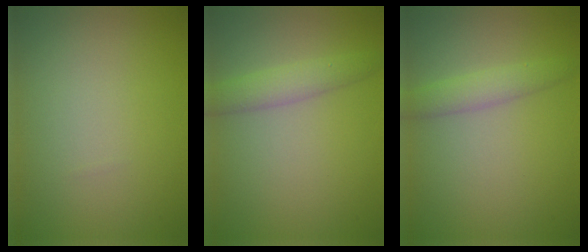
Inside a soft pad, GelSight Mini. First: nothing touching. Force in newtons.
{"total": 2.6, "press": 2.6, "slide": 0.1}
{"total": 2.2, "press": 2.2, "slide": 0.1}